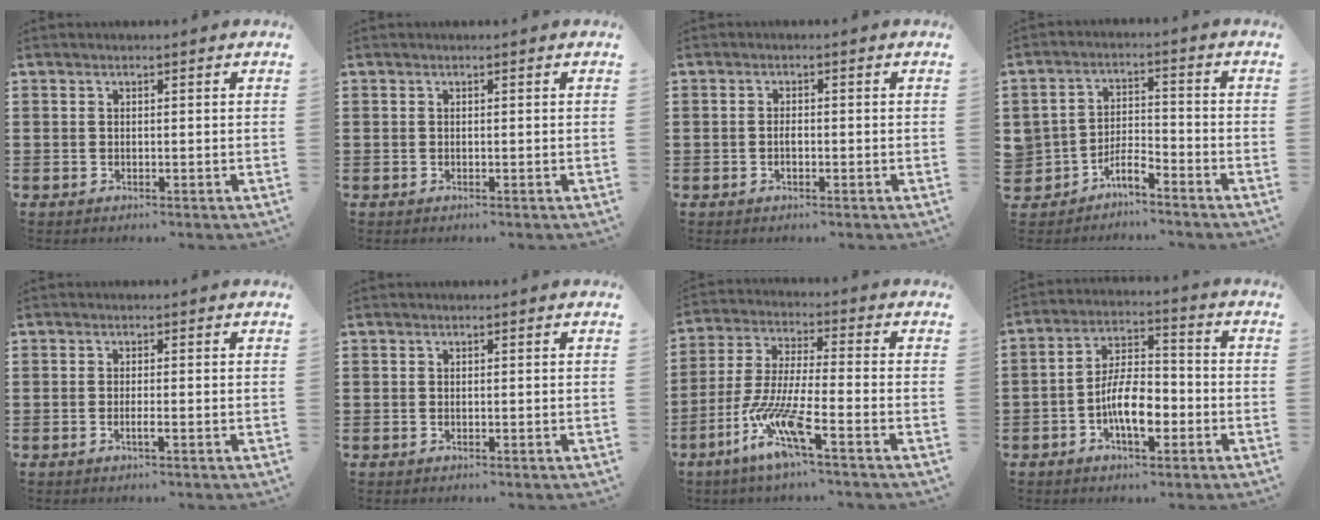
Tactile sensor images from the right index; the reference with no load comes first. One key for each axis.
{"total": 0.0}
{"total": 1.3, "fx": -0.4, "fy": 0.4, "fz": 1.2, "tx": -0.025, "ty": -0.004, "tz": -0.007}
{"total": 3.5, "fx": -3.3, "fy": 0.2, "fz": 1.4, "tx": -0.036, "ty": 0.006, "tz": -0.070}
{"total": 1.4, "fx": -0.6, "fy": 0.1, "fz": 1.2, "tx": -0.020, "ty": -0.001, "tz": -0.012}
{"total": 0.0}
{"total": 10.3, "fx": -6.2, "fy": 1.3, "fz": 8.1, "tx": -0.188, "ty": -0.014, "tz": -0.125}
{"total": 8.2, "fx": -3.0, "fy": 3.7, "fz": 6.7, "tx": -0.118, "ty": 0.005, "tz": -0.056}